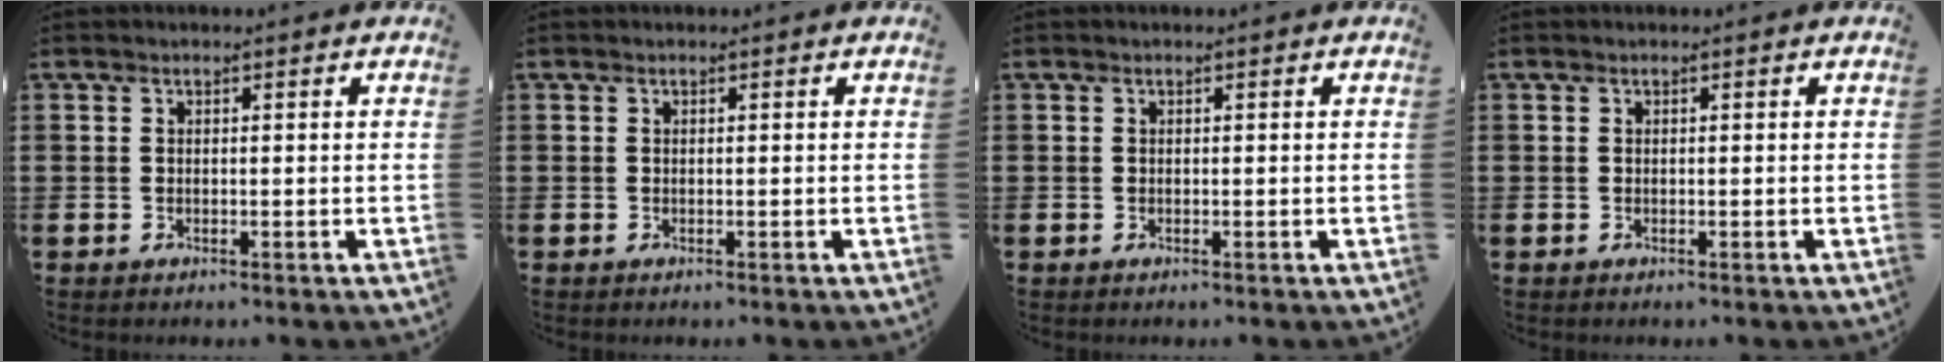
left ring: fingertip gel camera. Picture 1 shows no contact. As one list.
[{"total": 0.0}, {"total": 0.0}, {"total": 0.0}]